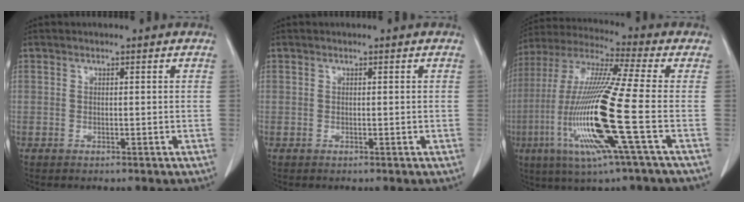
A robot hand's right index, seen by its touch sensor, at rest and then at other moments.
{"total": 0.0}
{"total": 18.9, "force": [-4.9, -0.6, 18.3], "torque": [-0.391, -0.020, -0.105]}